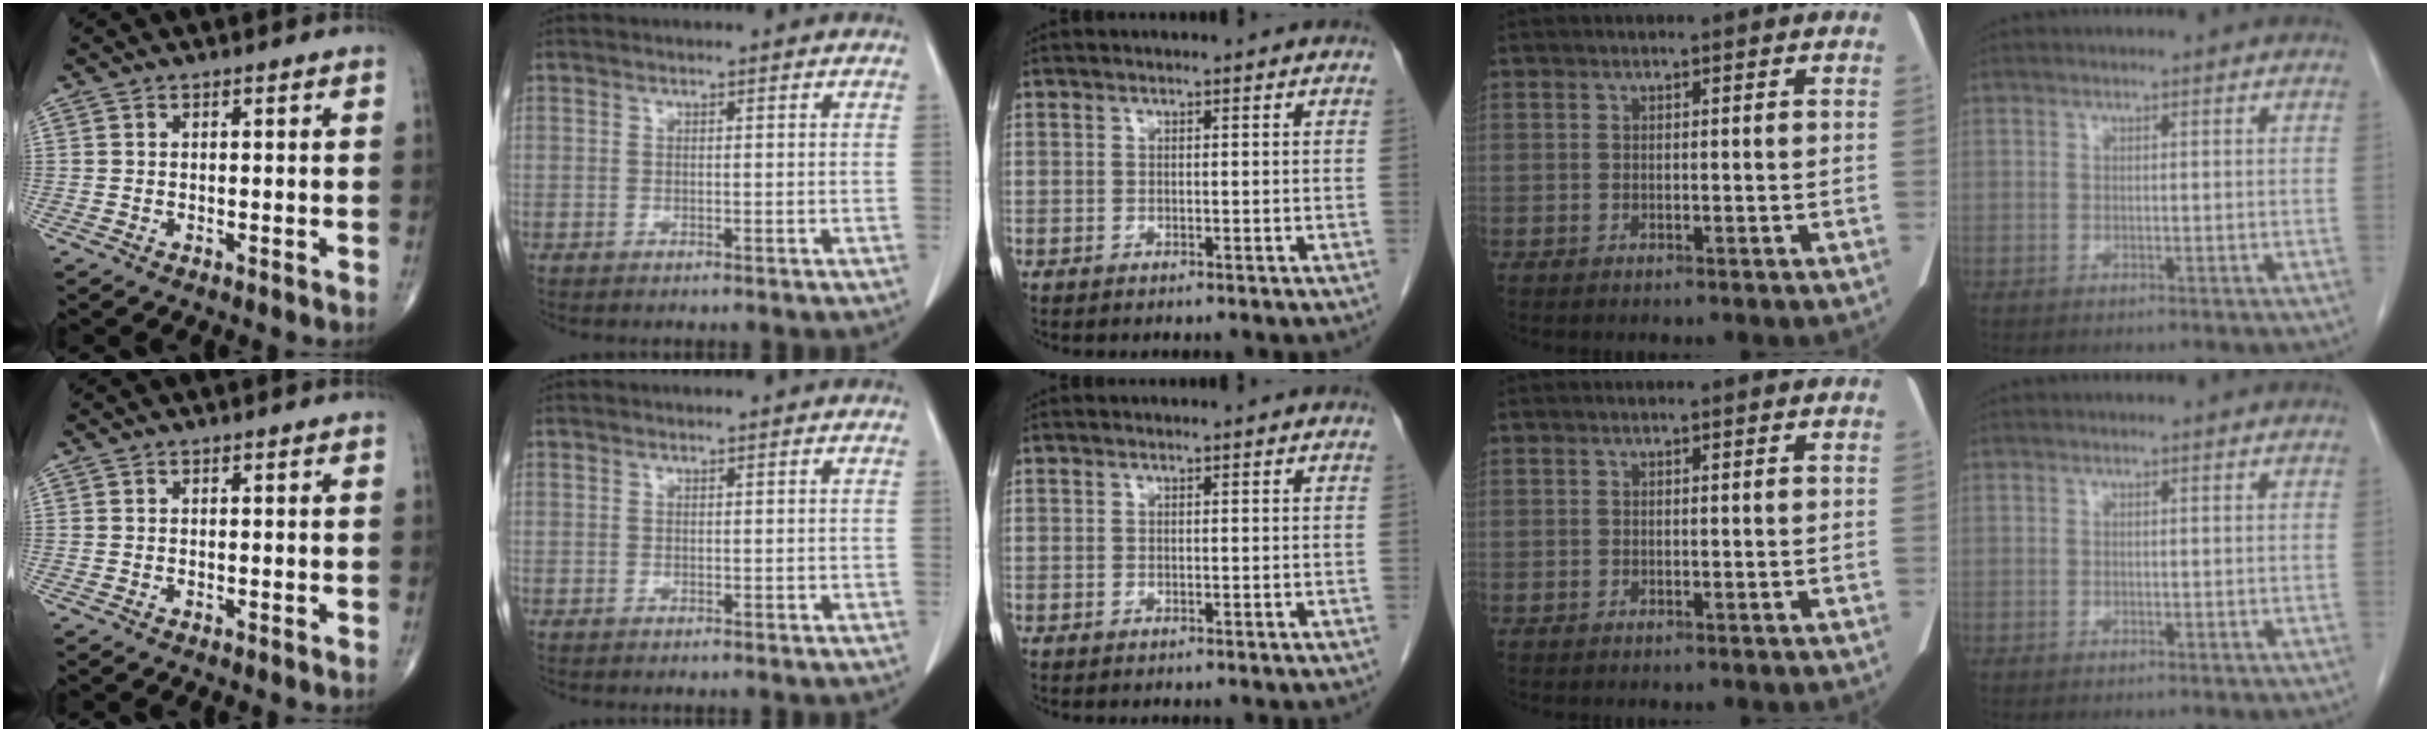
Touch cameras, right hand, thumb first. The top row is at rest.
{}